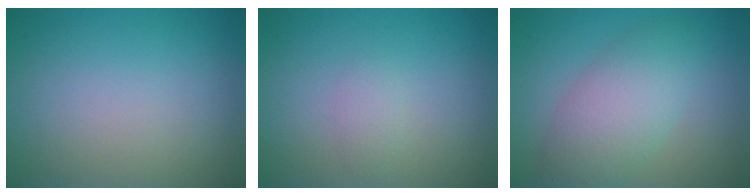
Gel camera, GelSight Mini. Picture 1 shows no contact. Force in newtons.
{"total": 1.1, "press": 1.1, "slide": 0.0}
{"total": 5.2, "press": 5.2, "slide": 0.3}